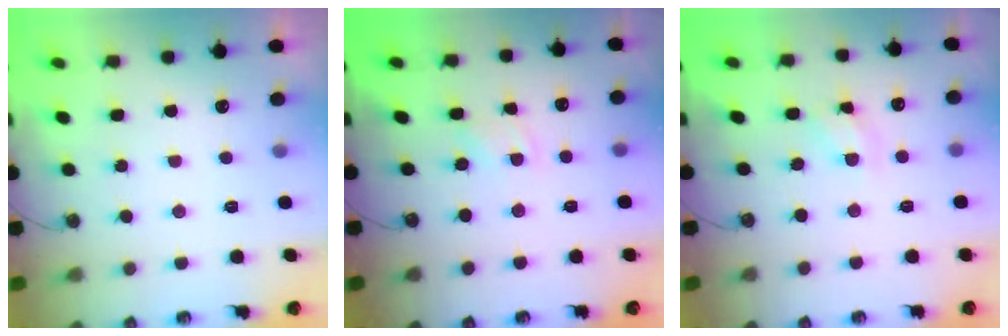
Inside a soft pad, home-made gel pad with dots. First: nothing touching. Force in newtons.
{"total": 1.7, "press": 1.6, "slide": 0.2}
{"total": 4.7, "press": 4.6, "slide": 0.3}